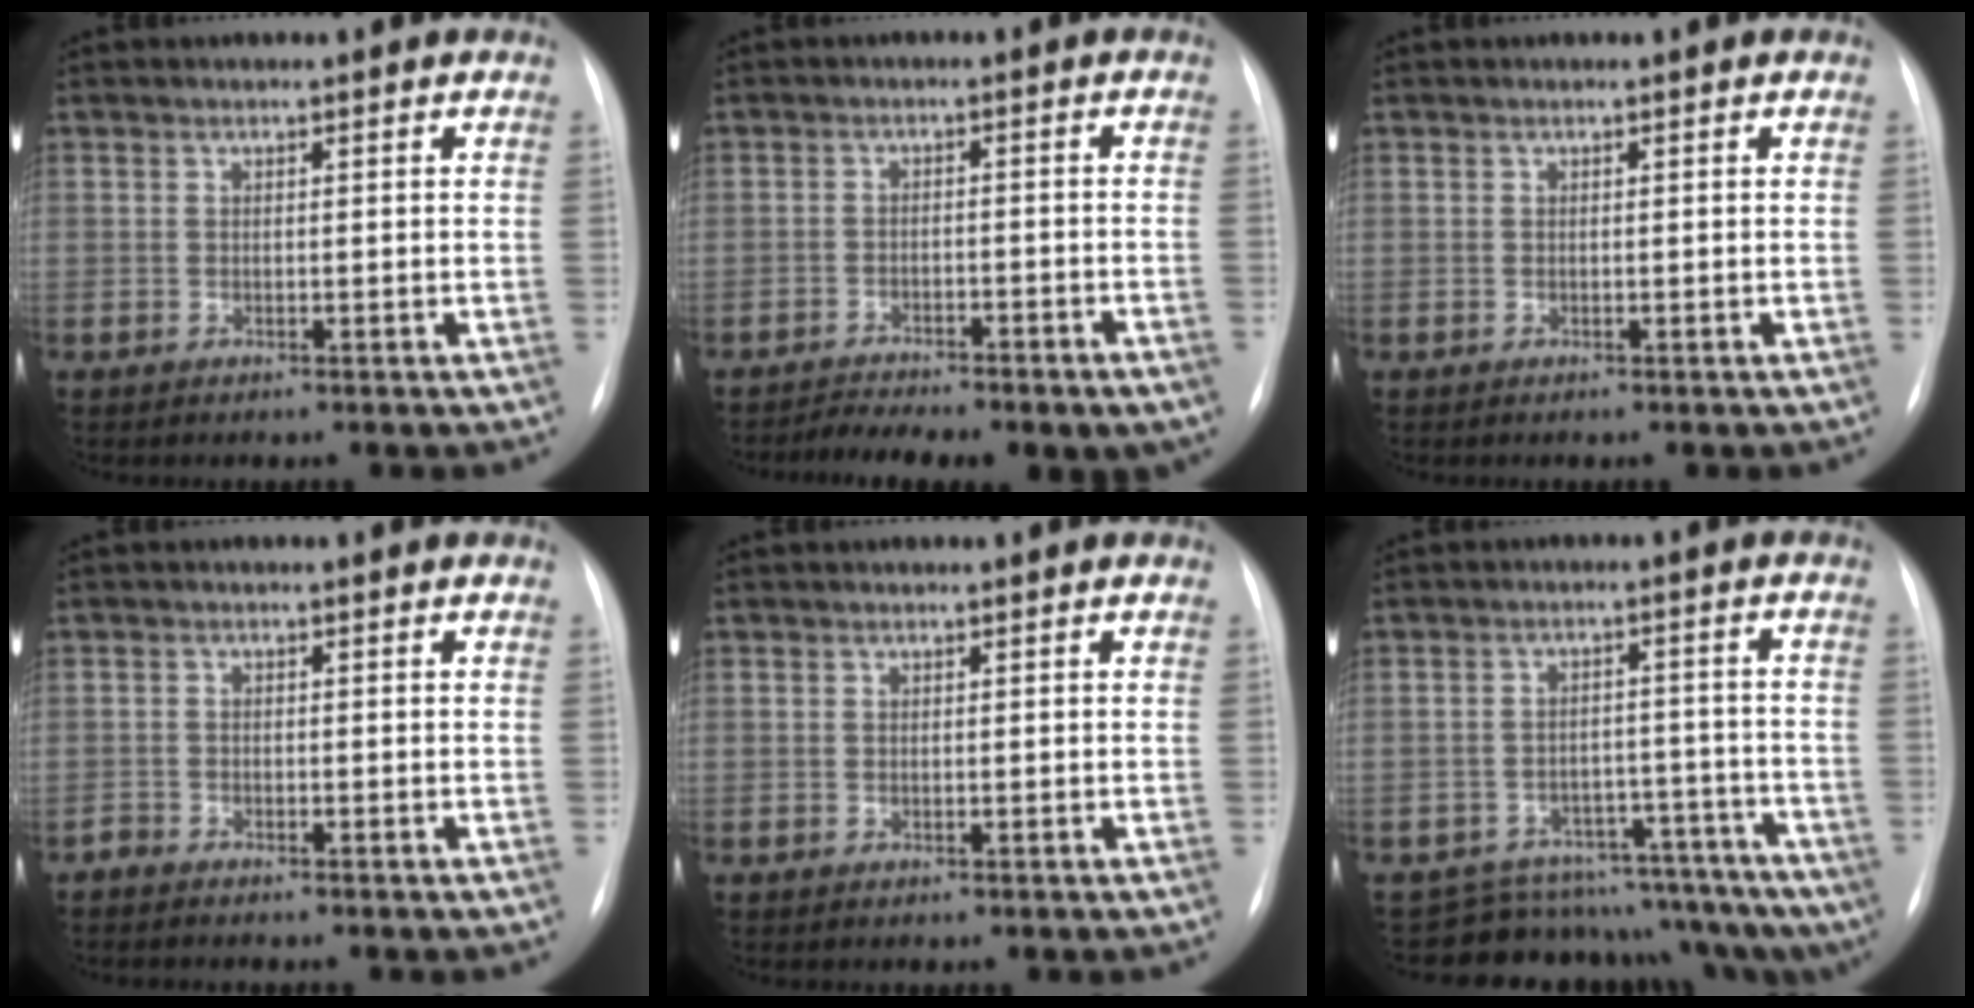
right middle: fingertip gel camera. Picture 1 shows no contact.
{"total": 10.7, "force": [-8.4, 2.7, 6.1], "torque": [-0.083, 0.008, -0.114]}
{"total": 0.0}
{"total": 1.4, "force": [-1.4, 0.0, 0.2], "torque": [-0.007, -0.006, -0.023]}
{"total": 0.0}
{"total": 14.9, "force": [-13.5, 6.0, 2.0], "torque": [-0.014, 0.051, -0.159]}